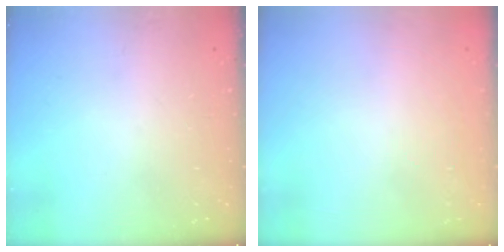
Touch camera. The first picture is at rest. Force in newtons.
{"total": 2.0, "press": 2.0, "slide": 0.1}